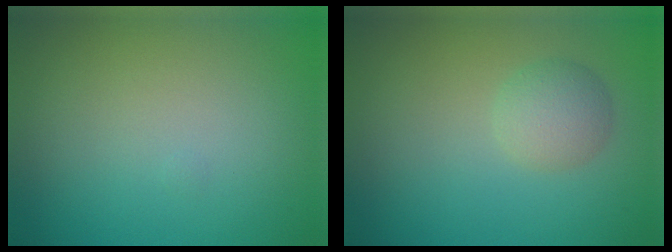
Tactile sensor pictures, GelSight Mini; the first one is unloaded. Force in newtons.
{"total": 2.3, "press": 2.3, "slide": 0.0}